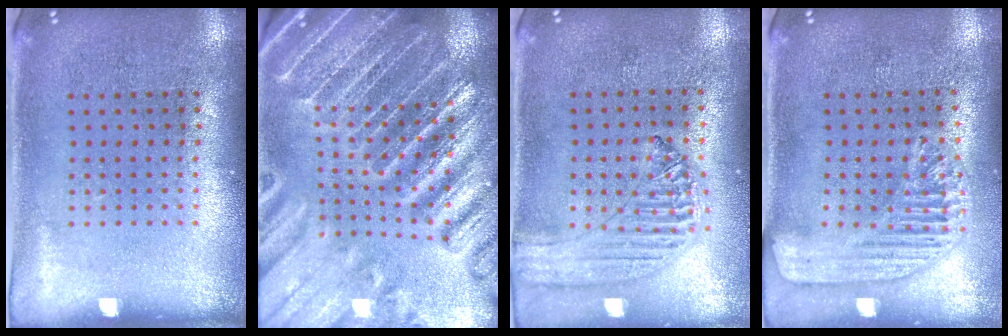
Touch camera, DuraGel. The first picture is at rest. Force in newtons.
{"total": 4.8, "press": 4.3, "slide": 2.1}
{"total": 1.3, "press": 1.3, "slide": 0.2}
{"total": 1.7, "press": 1.6, "slide": 0.5}